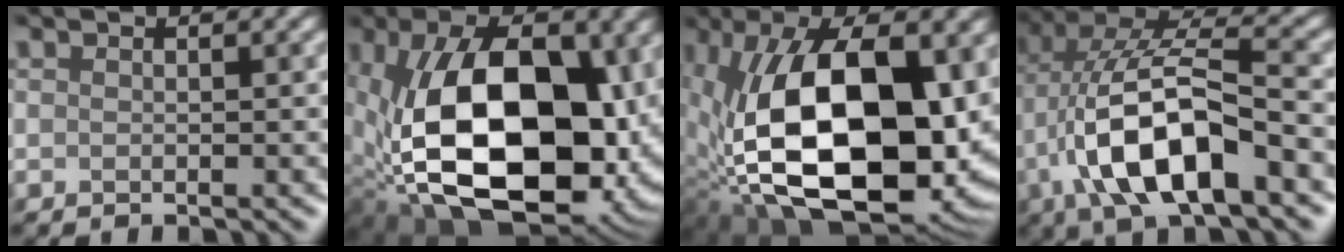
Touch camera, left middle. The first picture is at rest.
{"total": 17.5, "force": [-0.6, 11.2, 13.5], "torque": [-0.255, -0.025, 0.002]}
{"total": 18.4, "force": [0.2, 10.6, 15.1], "torque": [-0.287, -0.027, 0.017]}
{"total": 10.2, "force": [-2.8, 4.2, 8.8], "torque": [-0.185, 0.015, -0.051]}